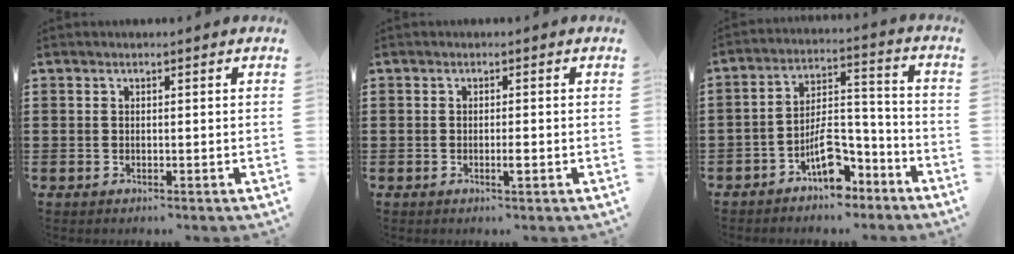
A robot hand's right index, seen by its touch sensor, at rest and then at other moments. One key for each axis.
{"total": 1.4, "fx": -0.6, "fy": 0.2, "fz": 1.3, "tx": -0.023, "ty": -0.004, "tz": -0.009}
{"total": 8.0, "fx": -5.2, "fy": 3.4, "fz": 4.9, "tx": -0.084, "ty": 0.012, "tz": -0.095}